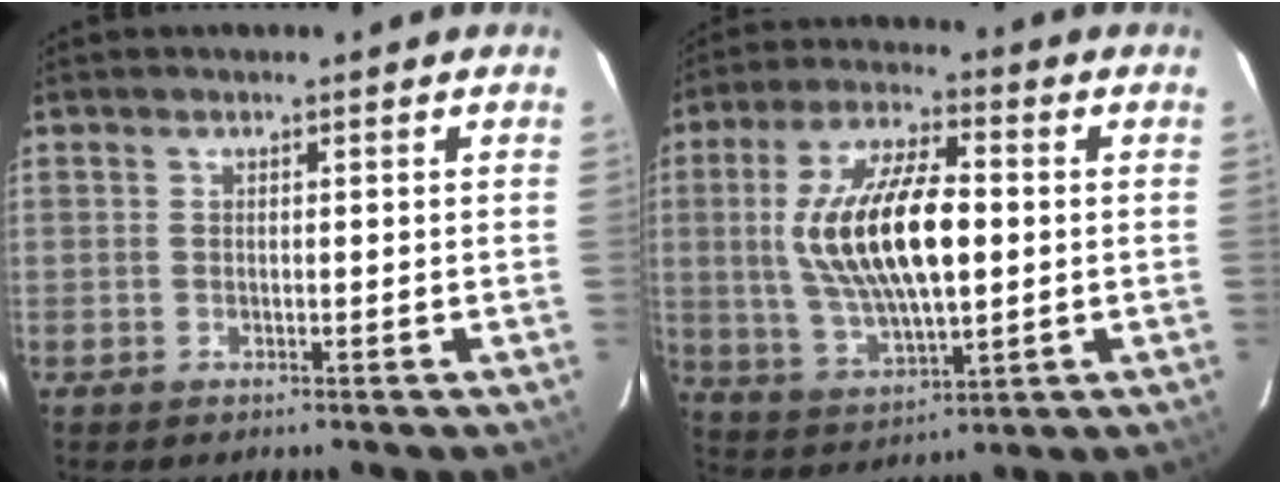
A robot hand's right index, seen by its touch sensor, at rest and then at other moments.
{"total": 17.7, "force": [1.2, 7.1, 16.2], "torque": [-0.313, 0.006, 0.031]}